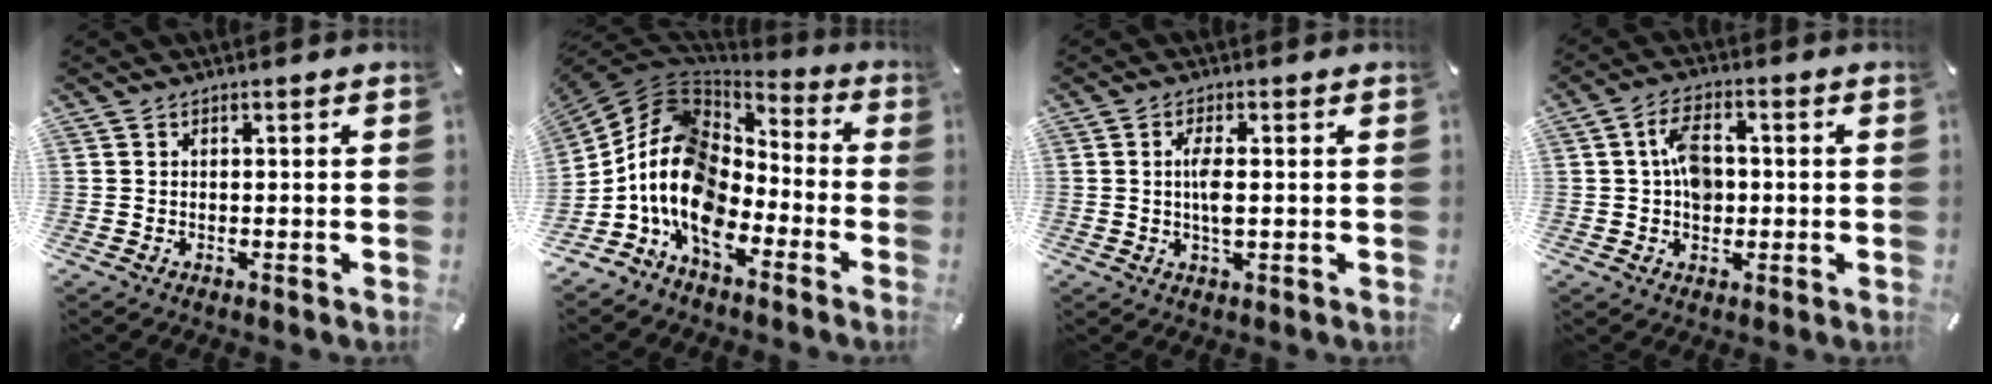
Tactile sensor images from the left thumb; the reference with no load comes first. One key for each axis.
{"total": 15.4, "fx": -6.2, "fy": 10.4, "fz": 9.6, "tx": -0.223, "ty": 0.012, "tz": -0.116}
{"total": 4.5, "fx": 0.2, "fy": 1.2, "fz": 4.4, "tx": -0.098, "ty": -0.007, "tz": -0.004}
{"total": 7.3, "fx": 0.3, "fy": 4.8, "fz": 5.4, "tx": -0.092, "ty": 0.006, "tz": 0.004}